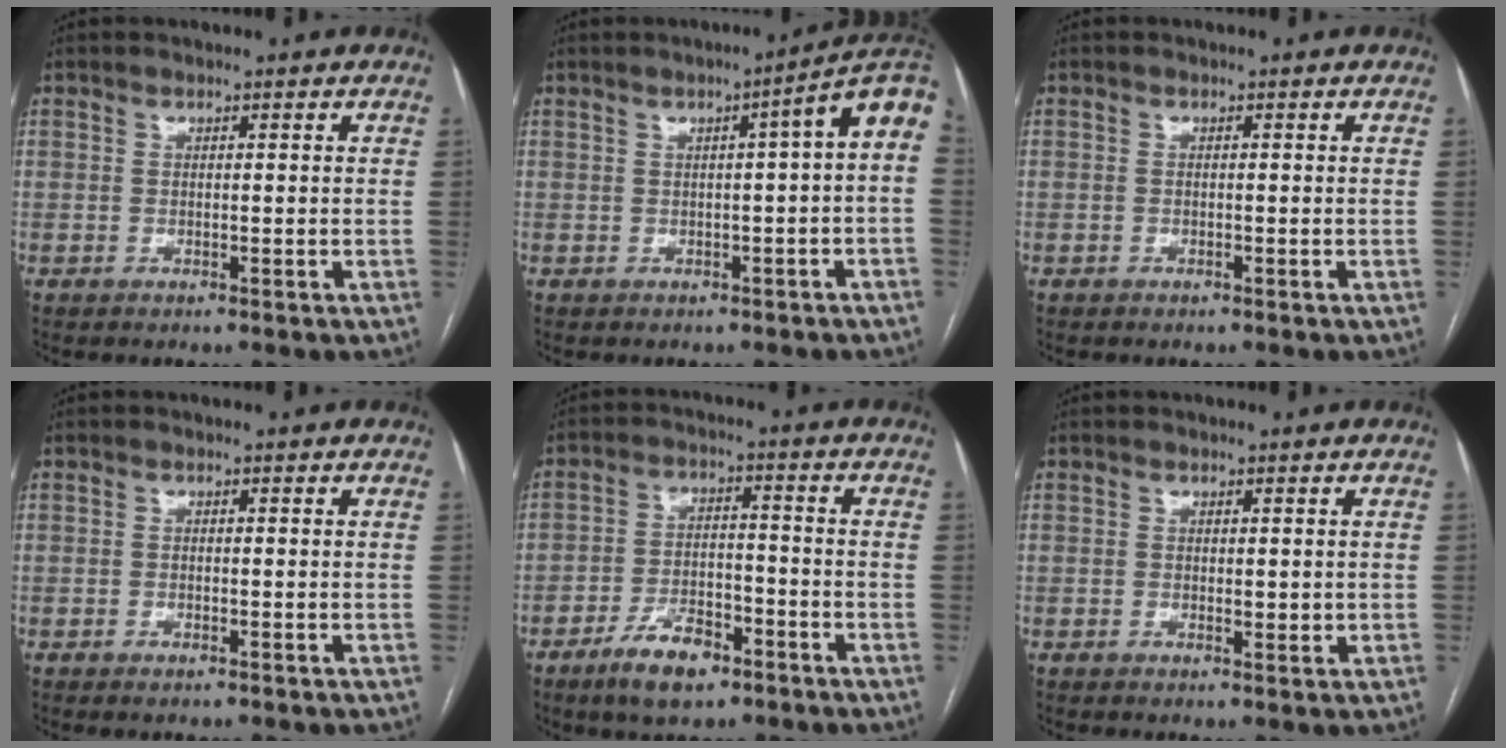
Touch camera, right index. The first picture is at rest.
{"total": 6.9, "force": [0.9, 0.3, 6.8], "torque": [-0.081, 0.023, 0.004]}
{"total": 0.0}
{"total": 0.8, "force": [-0.6, 0.2, 0.6], "torque": [-0.012, -0.002, -0.006]}
{"total": 8.1, "force": [-5.3, 3.2, 5.3], "torque": [-0.100, 0.002, -0.091]}
{"total": 1.2, "force": [0.0, 0.7, 1.0], "torque": [-0.012, -0.002, 0.002]}